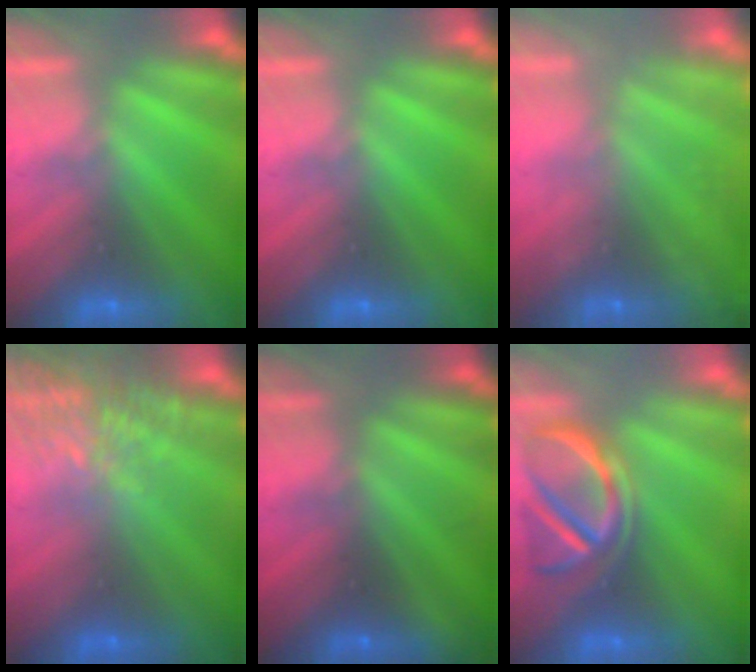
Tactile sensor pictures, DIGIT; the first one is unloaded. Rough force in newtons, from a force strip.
{"total": 0.0}
{"total": 6.1}
{"total": 7.1}
{"total": 1.7}
{"total": 4.0}